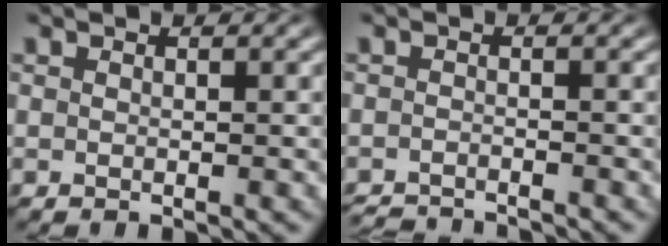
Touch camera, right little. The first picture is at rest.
{"total": 2.8, "force": [-2.8, -0.3, -0.1], "torque": [-0.001, -0.017, -0.041]}